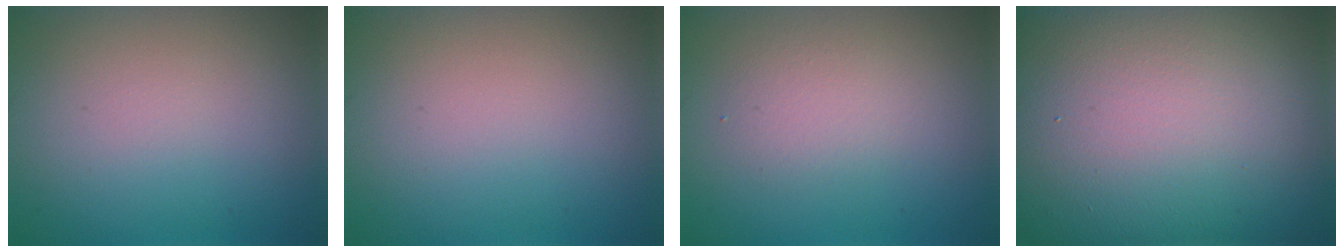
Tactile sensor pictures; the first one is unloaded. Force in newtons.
{"total": 0.0}
{"total": 1.9, "press": 1.9, "slide": 0.2}
{"total": 24.8, "press": 24.8, "slide": 1.0}